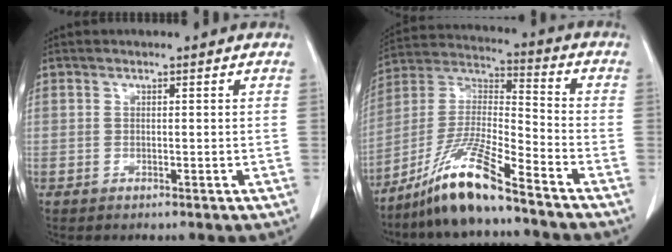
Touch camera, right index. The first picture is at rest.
{"total": 13.1, "force": [-9.7, 0.5, 8.8], "torque": [-0.182, -0.012, -0.187]}